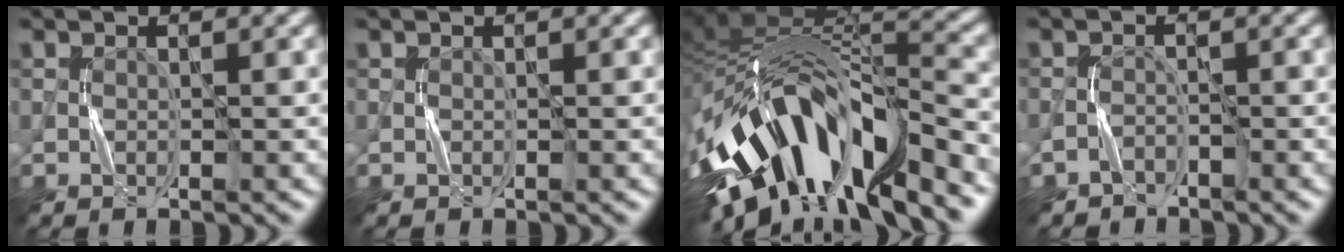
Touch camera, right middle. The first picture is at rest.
{"total": 0.0}
{"total": 15.6, "force": [-6.3, 7.2, 12.3], "torque": [-0.227, 0.004, -0.098]}
{"total": 1.4, "force": [-1.3, 0.6, -0.1], "torque": [0.005, 0.009, -0.023]}